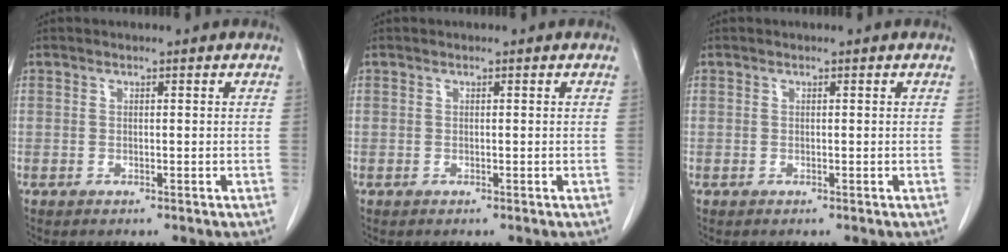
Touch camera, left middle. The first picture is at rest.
{"total": 0.0}
{"total": 0.0}